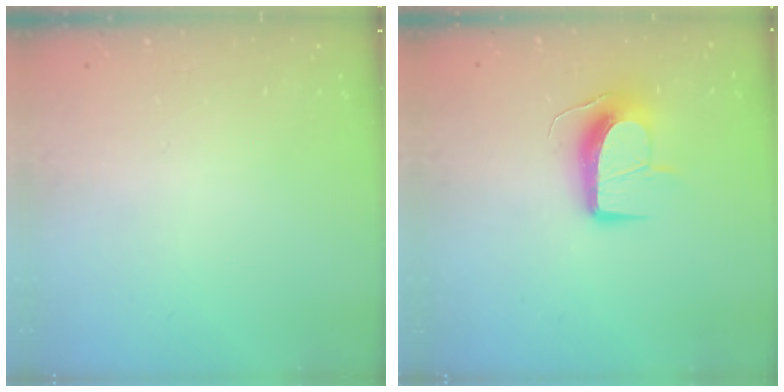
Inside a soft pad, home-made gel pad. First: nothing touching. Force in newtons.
{"total": 12.7, "press": 12.7, "slide": 0.5}